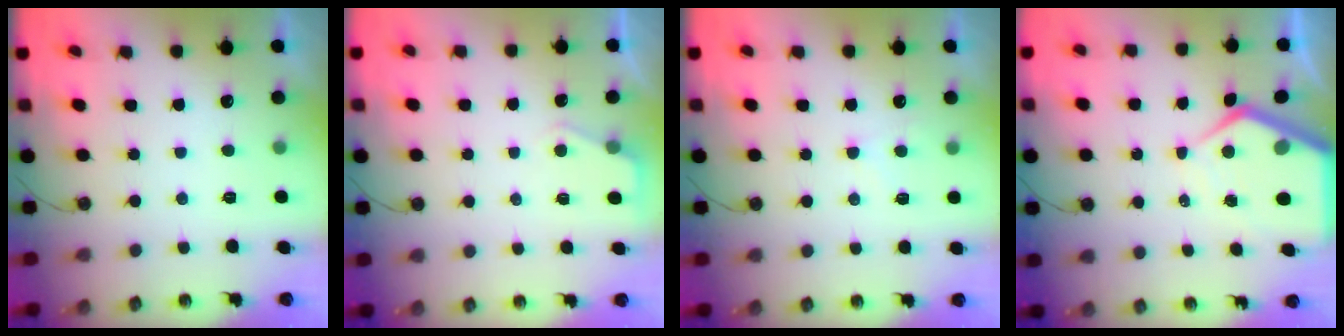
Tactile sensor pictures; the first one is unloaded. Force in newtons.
{"total": 2.7, "press": 2.7, "slide": 0.4}
{"total": 5.3, "press": 5.3, "slide": 0.6}
{"total": 8.8, "press": 8.8, "slide": 0.9}